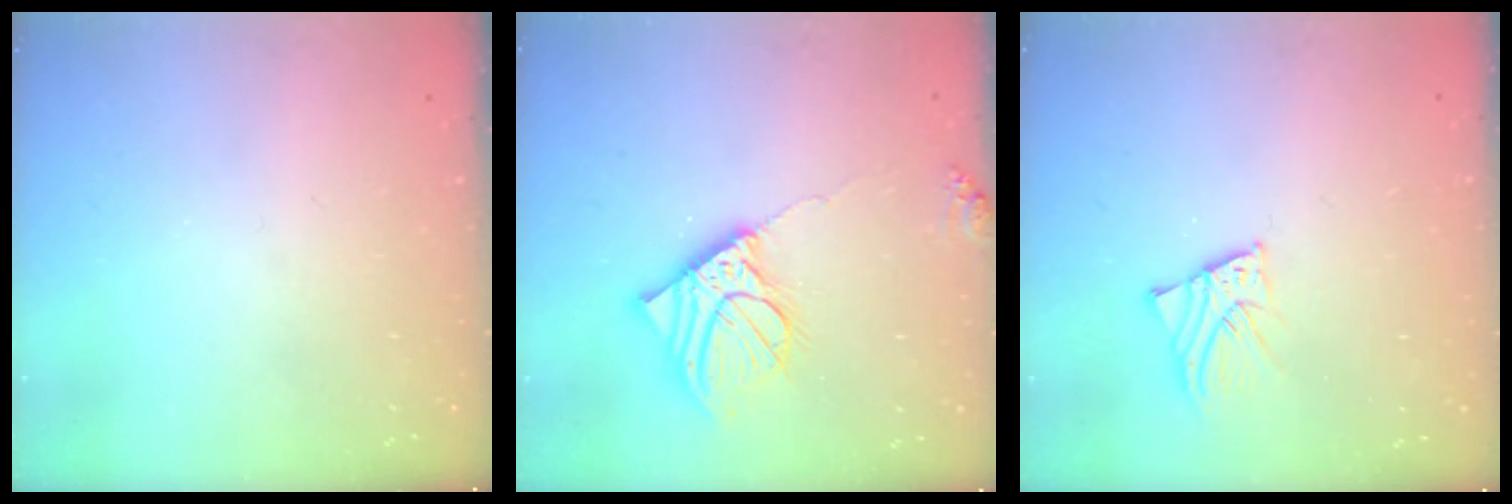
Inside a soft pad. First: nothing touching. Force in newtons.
{"total": 14.0, "press": 13.8, "slide": 2.6}
{"total": 2.3, "press": 2.3, "slide": 0.1}